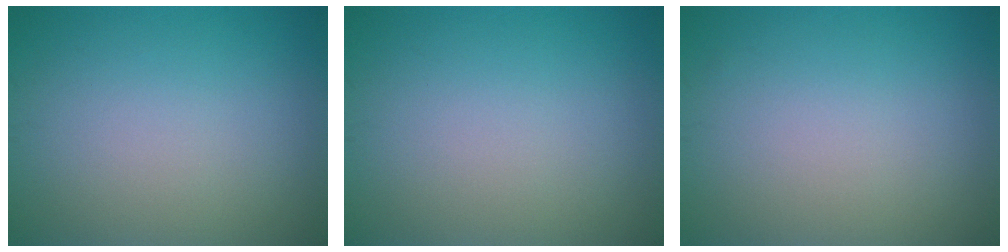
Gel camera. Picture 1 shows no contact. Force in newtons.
{"total": 0.0}
{"total": 0.0}